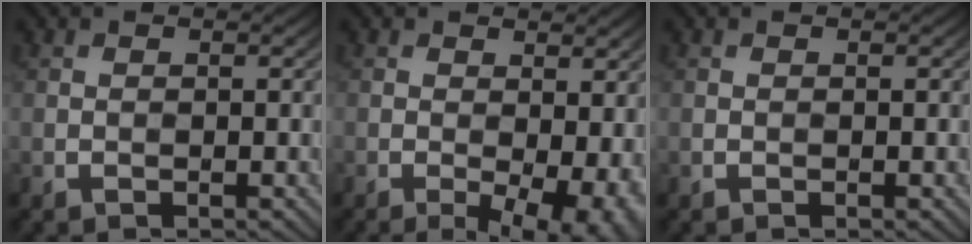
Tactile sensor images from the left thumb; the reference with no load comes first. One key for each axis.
{"total": 8.3, "fx": -1.8, "fy": 3.9, "fz": 7.1, "tx": -0.093, "ty": -0.010, "tz": -0.018}
{"total": 0.0}